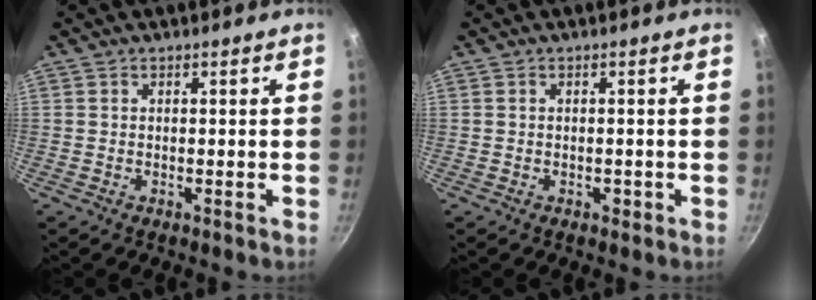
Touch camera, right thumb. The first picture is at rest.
{"total": 1.2, "force": [-0.4, 0.9, 0.8], "torque": [-0.010, 0.003, -0.005]}